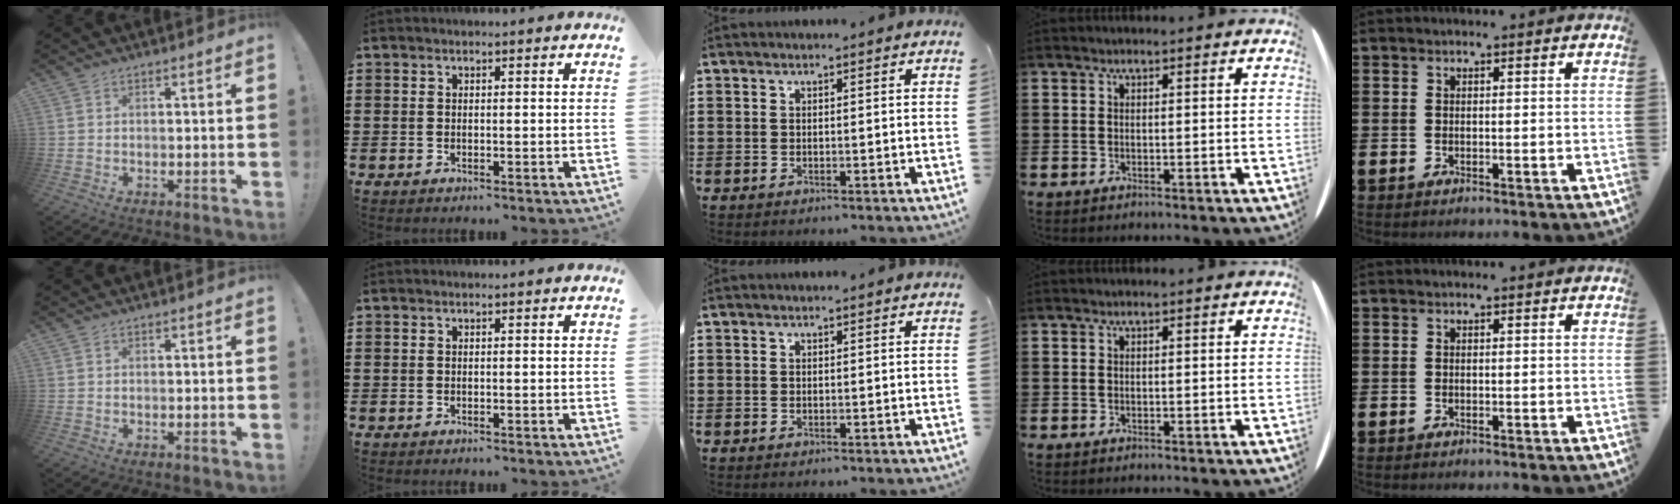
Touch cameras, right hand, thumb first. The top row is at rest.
{}